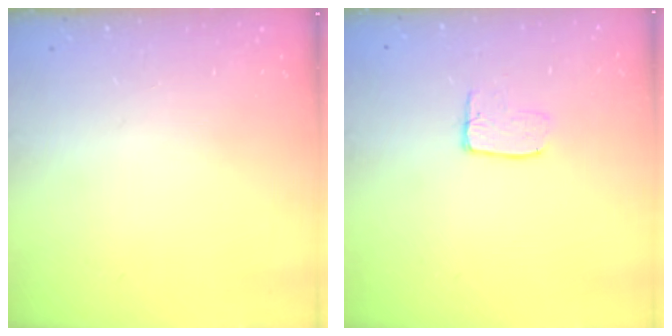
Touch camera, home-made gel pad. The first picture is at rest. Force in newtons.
{"total": 5.2, "press": 5.2, "slide": 0.5}